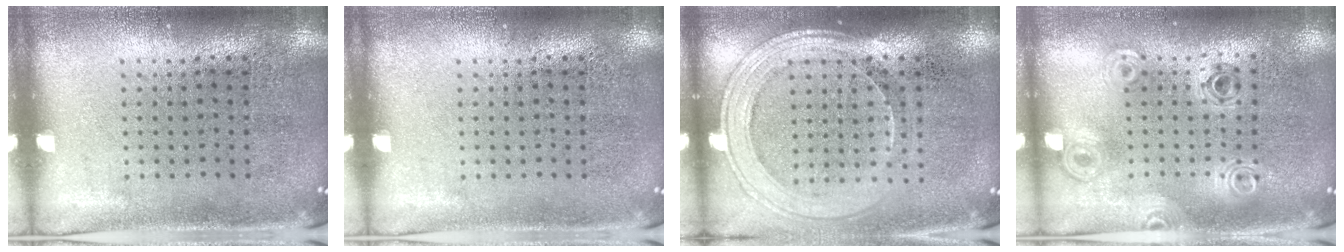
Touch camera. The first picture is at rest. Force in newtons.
{"total": 0.0}
{"total": 1.8, "press": 1.6, "slide": 0.7}
{"total": 0.9, "press": 0.9, "slide": 0.1}